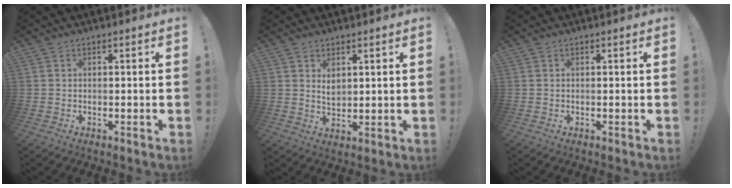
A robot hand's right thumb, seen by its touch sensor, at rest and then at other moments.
{"total": 3.8, "force": [2.1, 2.7, 1.6], "torque": [-0.016, -0.014, 0.036]}
{"total": 0.0}